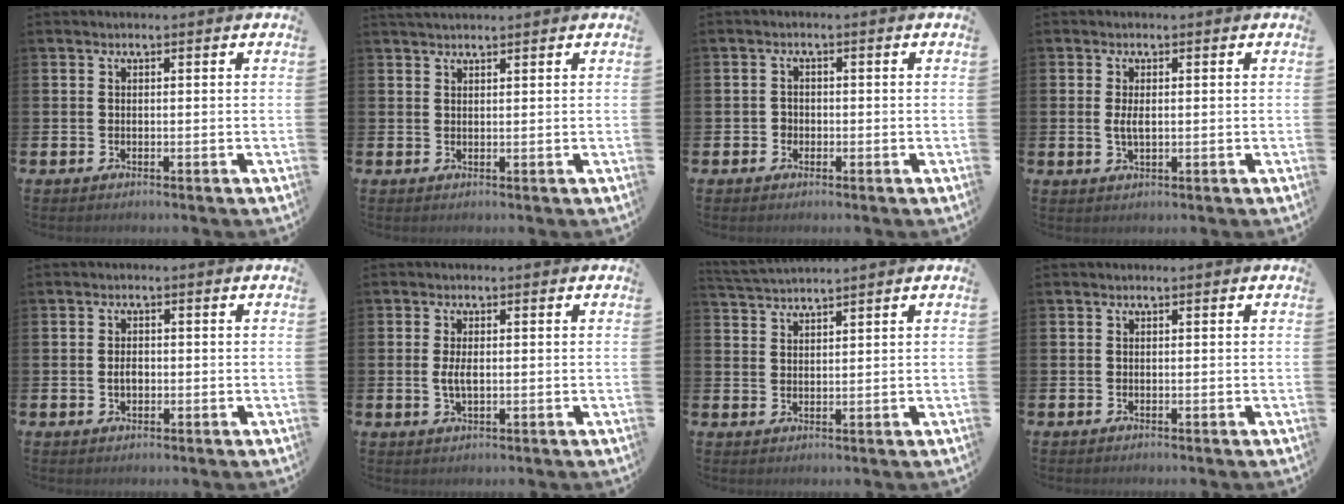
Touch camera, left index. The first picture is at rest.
{"total": 1.6, "force": [1.5, 0.2, 0.3], "torque": [-0.004, -0.001, 0.028]}
{"total": 1.3, "force": [-0.5, 1.2, 0.2], "torque": [-0.002, 0.003, -0.014]}
{"total": 2.1, "force": [0.2, 0.9, 1.9], "torque": [-0.033, 0.000, 0.001]}
{"total": 1.9, "force": [-0.1, 1.2, 1.4], "torque": [-0.014, 0.002, -0.007]}
{"total": 2.6, "force": [0.1, 1.2, 2.4], "torque": [-0.041, 0.001, -0.001]}
{"total": 2.6, "force": [2.6, -0.3, -0.1], "torque": [-0.007, -0.010, 0.049]}
{"total": 0.0}